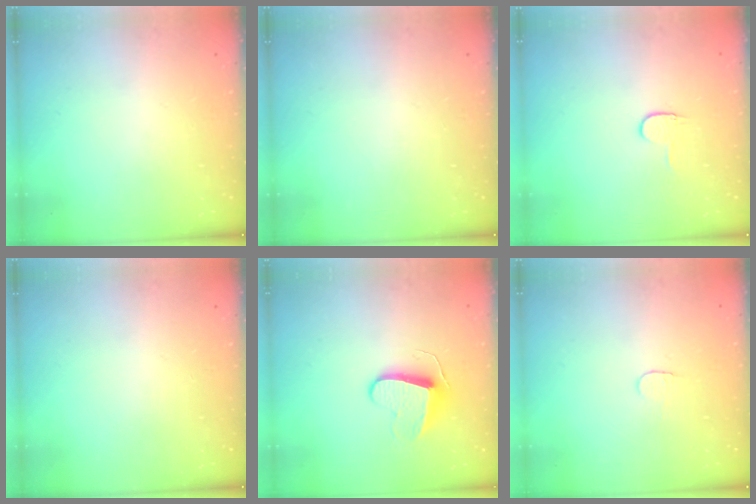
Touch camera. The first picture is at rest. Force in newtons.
{"total": 0.0}
{"total": 3.6, "press": 3.6, "slide": 0.4}
{"total": 0.0}
{"total": 9.4, "press": 9.3, "slide": 0.9}
{"total": 3.8, "press": 3.8, "slide": 0.3}